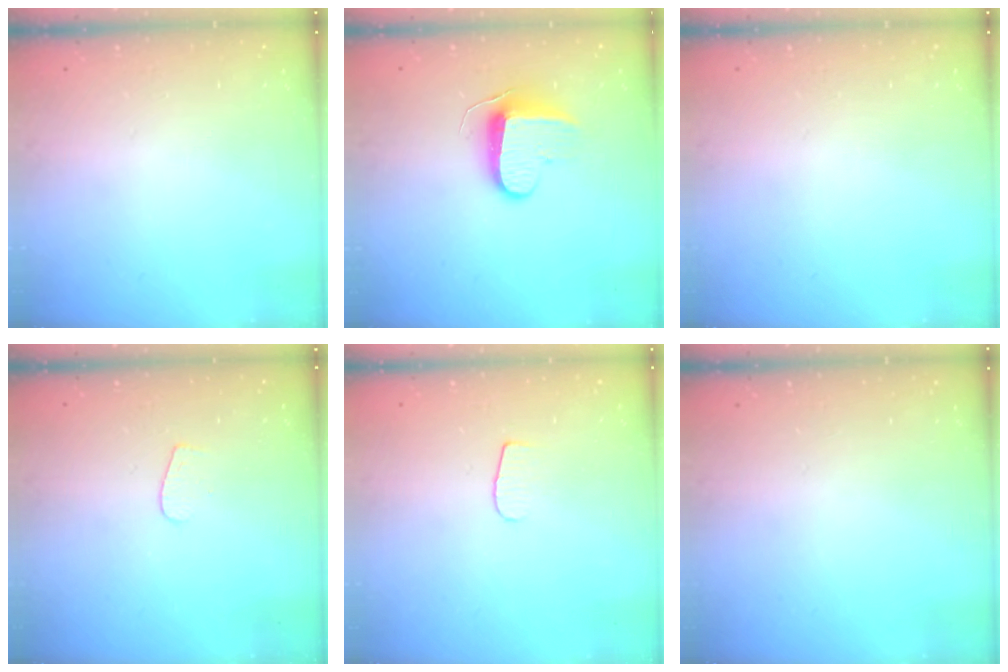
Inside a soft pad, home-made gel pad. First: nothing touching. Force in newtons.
{"total": 9.5, "press": 9.5, "slide": 0.8}
{"total": 0.0}
{"total": 3.7, "press": 3.7, "slide": 0.3}
{"total": 4.8, "press": 4.8, "slide": 0.6}
{"total": 0.0}